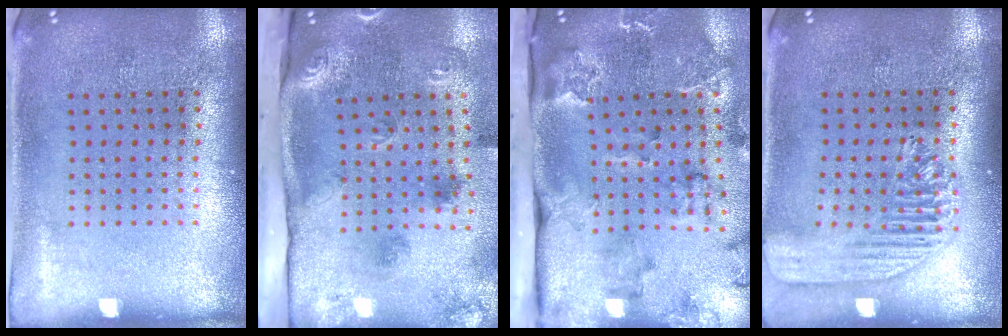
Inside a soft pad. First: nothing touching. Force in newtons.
{"total": 3.3, "press": 2.1, "slide": 2.5}
{"total": 2.8, "press": 2.4, "slide": 1.5}
{"total": 1.7, "press": 1.5, "slide": 0.7}